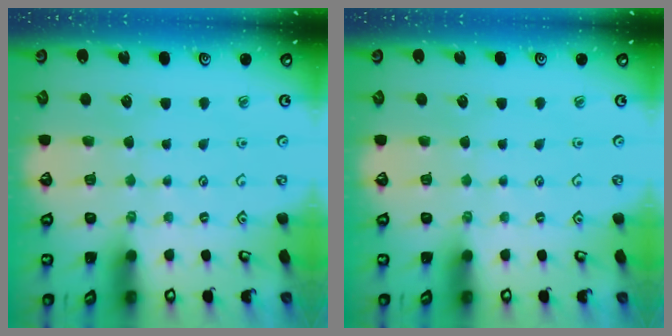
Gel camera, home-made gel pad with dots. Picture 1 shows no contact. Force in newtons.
{"total": 0.0}